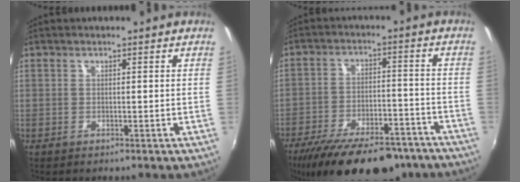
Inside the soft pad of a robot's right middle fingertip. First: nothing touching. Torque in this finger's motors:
{"motor_torque": [1.57, -0.56, 0.83, 0.21]}